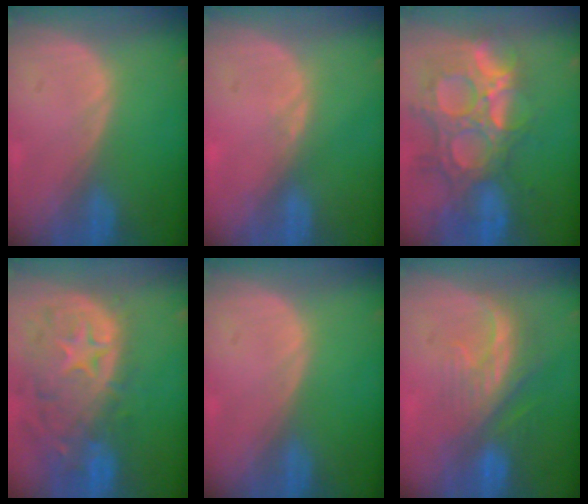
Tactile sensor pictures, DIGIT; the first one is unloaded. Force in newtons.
{"total": 0.9, "press": 0.8, "slide": 0.3}
{"total": 14.1, "press": 11.9, "slide": 7.6}
{"total": 13.7, "press": 11.3, "slide": 7.8}
{"total": 0.0}
{"total": 8.2, "press": 7.4, "slide": 3.4}